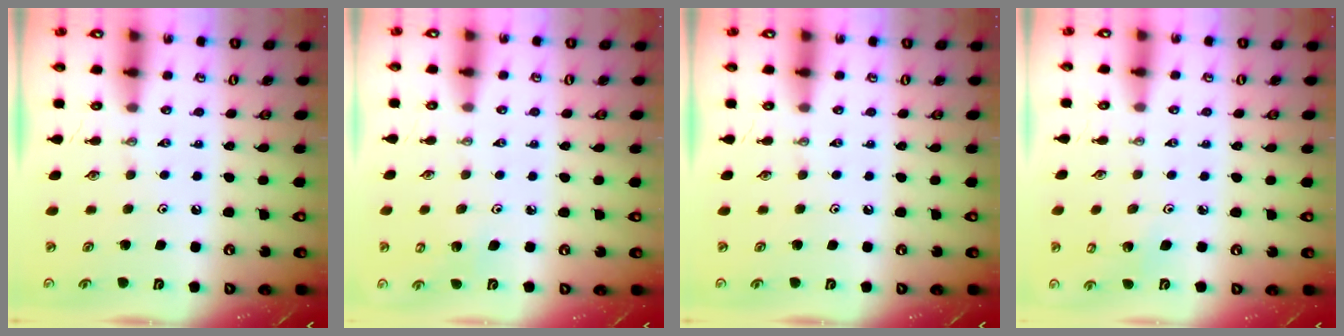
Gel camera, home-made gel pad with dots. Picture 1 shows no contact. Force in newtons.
{"total": 3.2, "press": 3.1, "slide": 0.8}
{"total": 0.0}
{"total": 3.4, "press": 3.2, "slide": 1.1}